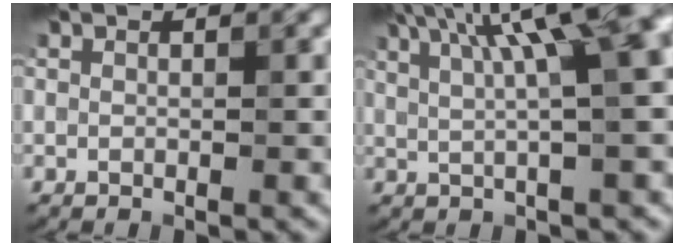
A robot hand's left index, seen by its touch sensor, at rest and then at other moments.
{"total": 11.7, "force": [4.5, 3.5, 10.2], "torque": [-0.104, 0.038, 0.056]}